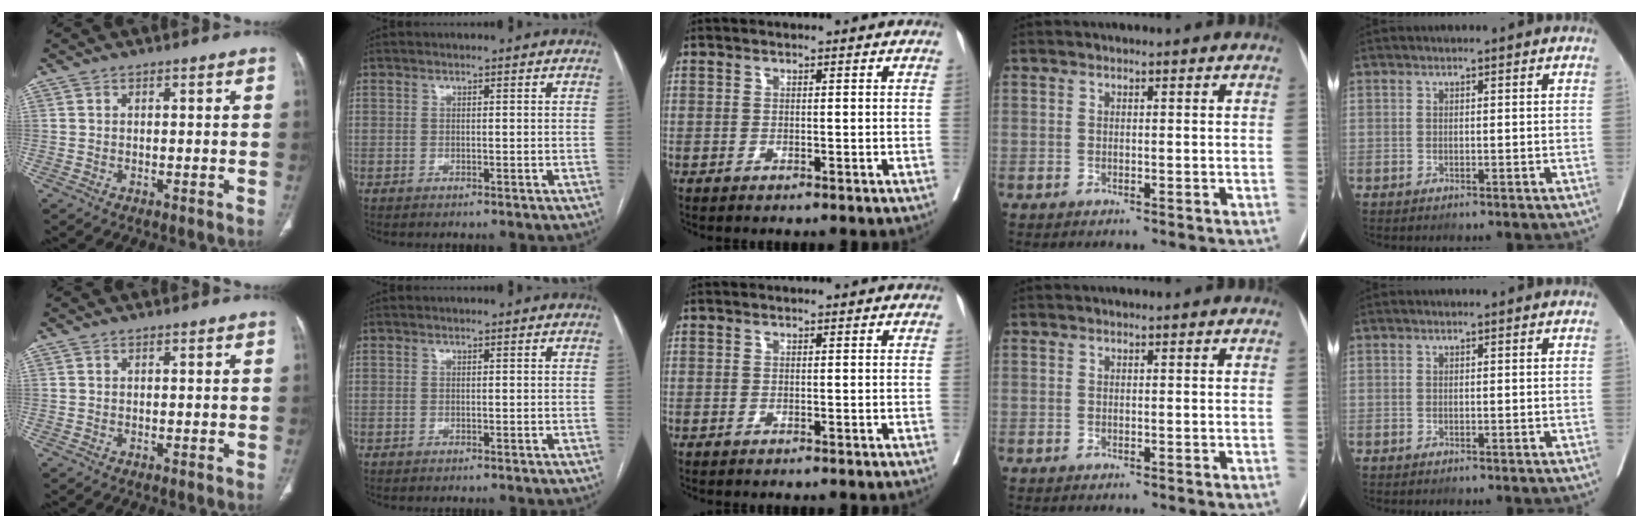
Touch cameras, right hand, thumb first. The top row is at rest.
{}